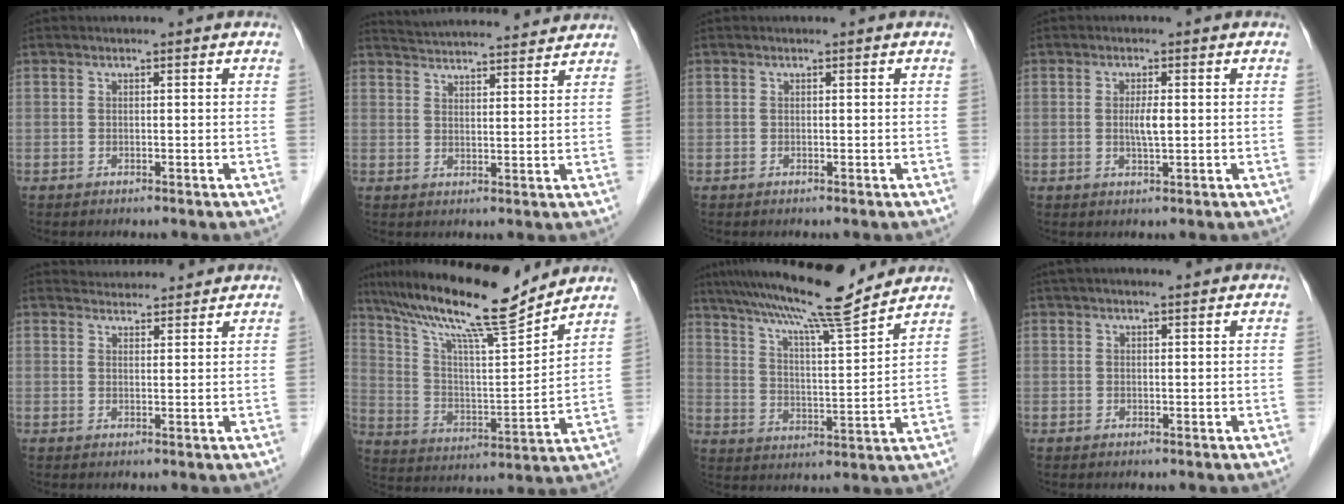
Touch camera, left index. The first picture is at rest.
{"total": 14.3, "force": [13.7, 1.7, 3.9], "torque": [-0.065, 0.027, 0.193]}
{"total": 0.0}
{"total": 2.5, "force": [0.0, 0.3, 2.5], "torque": [-0.049, -0.004, 0.000]}
{"total": 5.0, "force": [4.9, 0.9, 0.3], "torque": [-0.008, 0.021, 0.068]}
{"total": 18.2, "force": [15.7, 0.2, 9.3], "torque": [-0.168, -0.003, 0.264]}
{"total": 15.3, "force": [13.3, -0.5, 7.6], "torque": [-0.133, 0.007, 0.211]}
{"total": 4.1, "force": [3.4, 0.5, 2.3], "torque": [-0.034, 0.030, 0.052]}